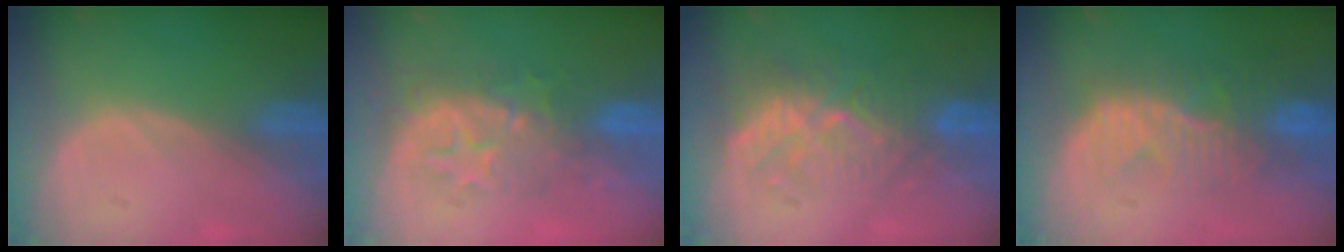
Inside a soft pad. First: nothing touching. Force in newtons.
{"total": 8.7, "press": 8.0, "slide": 3.5}
{"total": 9.0, "press": 8.6, "slide": 2.4}
{"total": 10.1, "press": 8.6, "slide": 5.2}